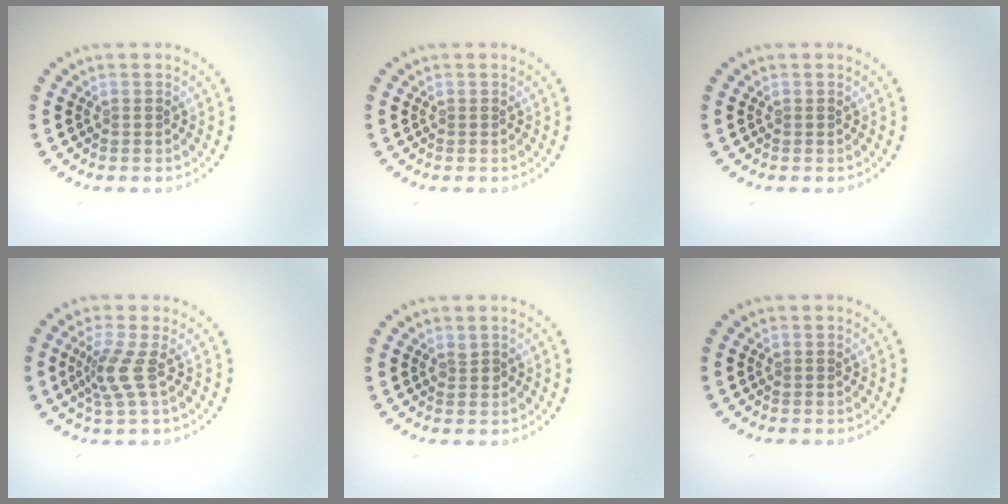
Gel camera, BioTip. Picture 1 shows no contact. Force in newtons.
{"total": 0.0}
{"total": 0.0}
{"total": 2.7, "press": 1.9, "slide": 1.9}
{"total": 0.6, "press": 0.6, "slide": 0.2}
{"total": 0.0}